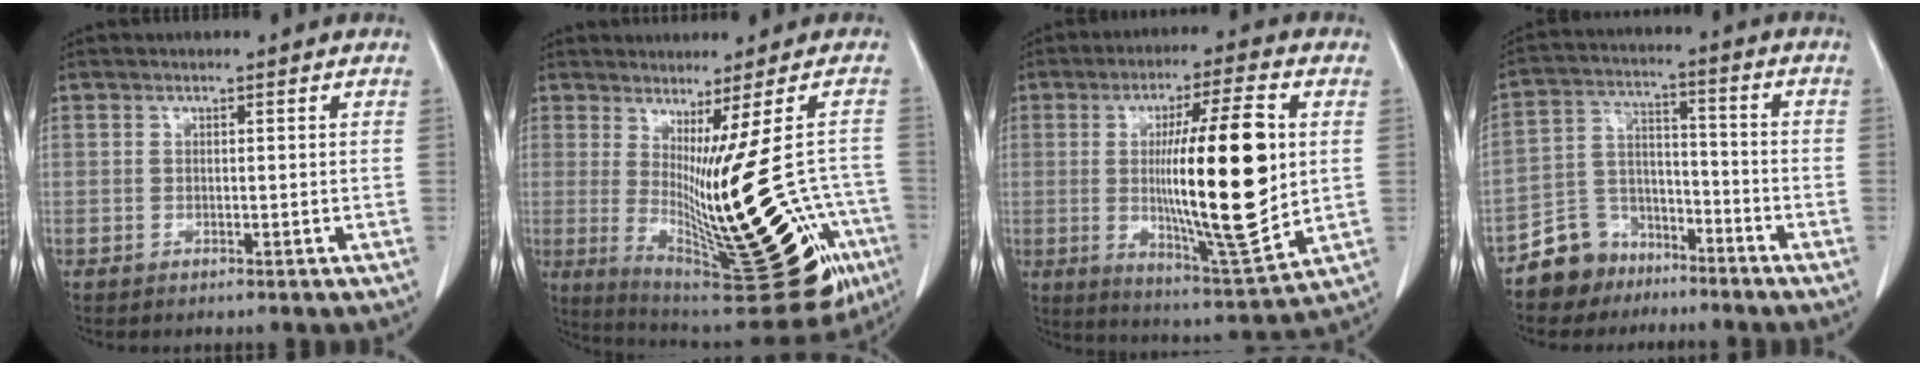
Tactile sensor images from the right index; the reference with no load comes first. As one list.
[{"total": 25.5, "force": [-7.0, 5.0, 24.0], "torque": [-0.289, -0.031, -0.083]}, {"total": 19.1, "force": [1.4, 2.2, 18.9], "torque": [-0.313, -0.011, 0.022]}, {"total": 8.4, "force": [-6.4, 5.4, 0.9], "torque": [-0.020, 0.025, -0.120]}]